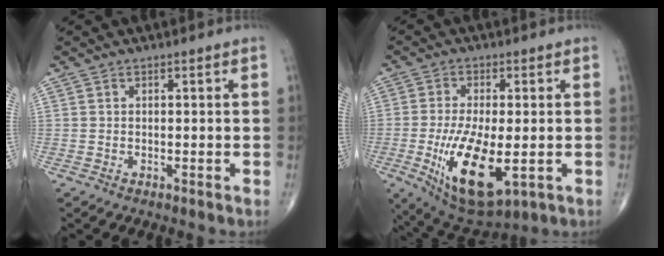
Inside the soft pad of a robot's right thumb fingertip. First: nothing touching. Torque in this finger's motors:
{"motor_torque": [-0.29, 0.82, 1.42, -0.01, 0.22]}